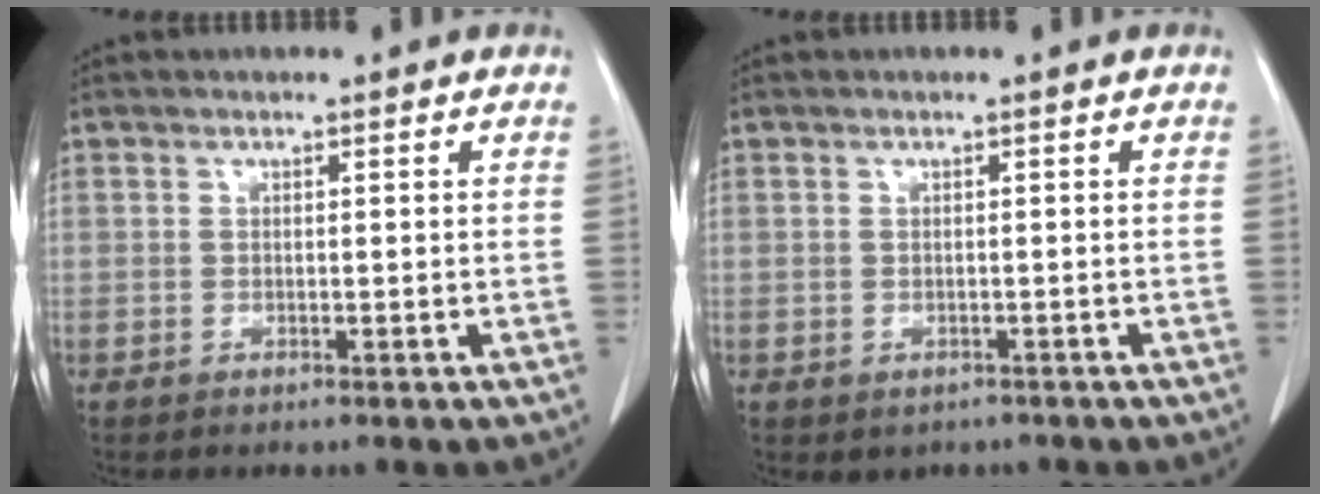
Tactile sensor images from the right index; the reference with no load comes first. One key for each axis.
{"total": 2.1, "fx": -1.3, "fy": 1.6, "fz": 0.4, "tx": -0.006, "ty": 0.002, "tz": -0.011}